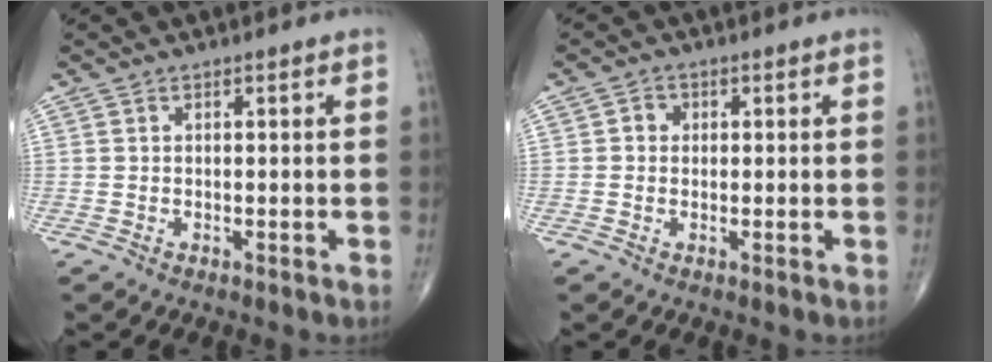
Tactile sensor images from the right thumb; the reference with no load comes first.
{"total": 1.9, "force": [0.2, 1.7, 0.7], "torque": [0.001, 0.004, -0.003]}